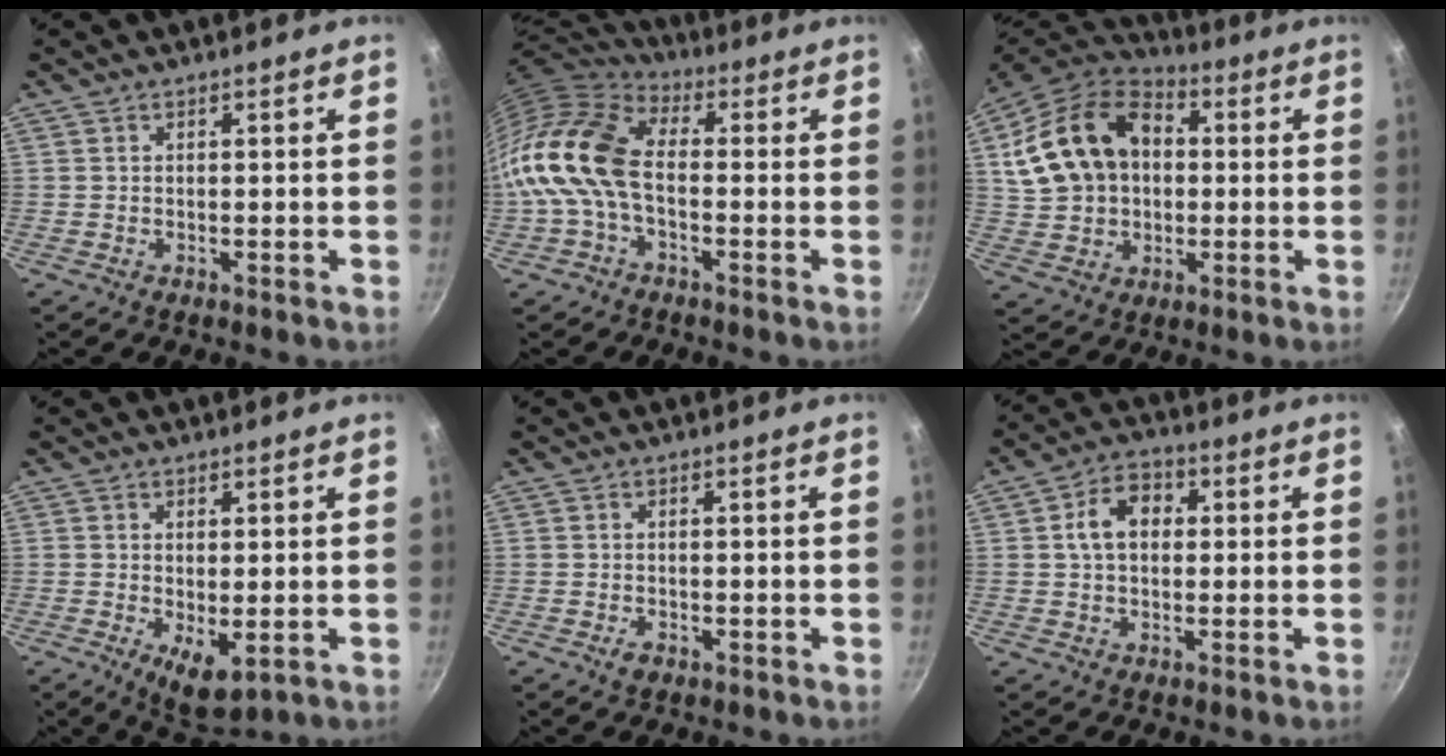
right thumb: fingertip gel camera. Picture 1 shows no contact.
{"total": 14.5, "force": [-1.9, 8.7, 11.4], "torque": [-0.217, 0.028, -0.056]}
{"total": 20.0, "force": [3.2, 14.6, 13.3], "torque": [-0.233, 0.035, 0.059]}
{"total": 5.9, "force": [-0.8, 2.5, 5.3], "torque": [-0.076, -0.015, -0.001]}
{"total": 1.7, "force": [-0.7, 1.0, 1.2], "torque": [-0.021, 0.000, -0.011]}
{"total": 7.8, "force": [1.1, 5.6, 5.3], "torque": [-0.065, 0.018, 0.007]}